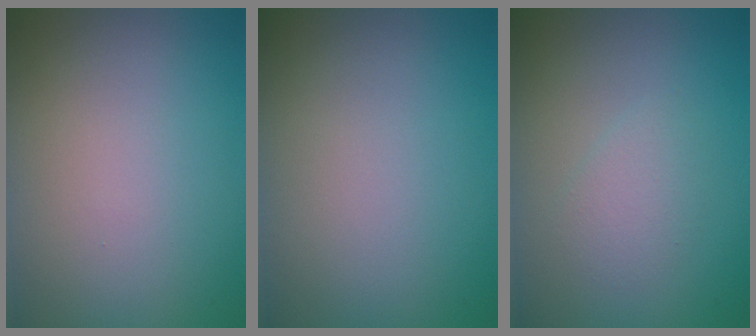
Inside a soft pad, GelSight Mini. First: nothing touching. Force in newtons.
{"total": 0.0}
{"total": 1.6, "press": 1.6, "slide": 0.1}